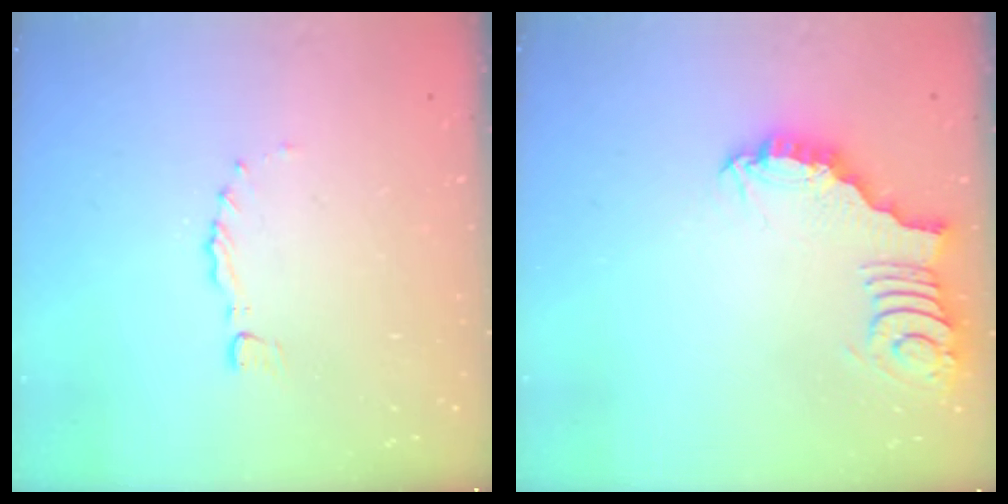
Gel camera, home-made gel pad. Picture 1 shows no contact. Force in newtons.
{"total": 3.0, "press": 3.0, "slide": 0.0}